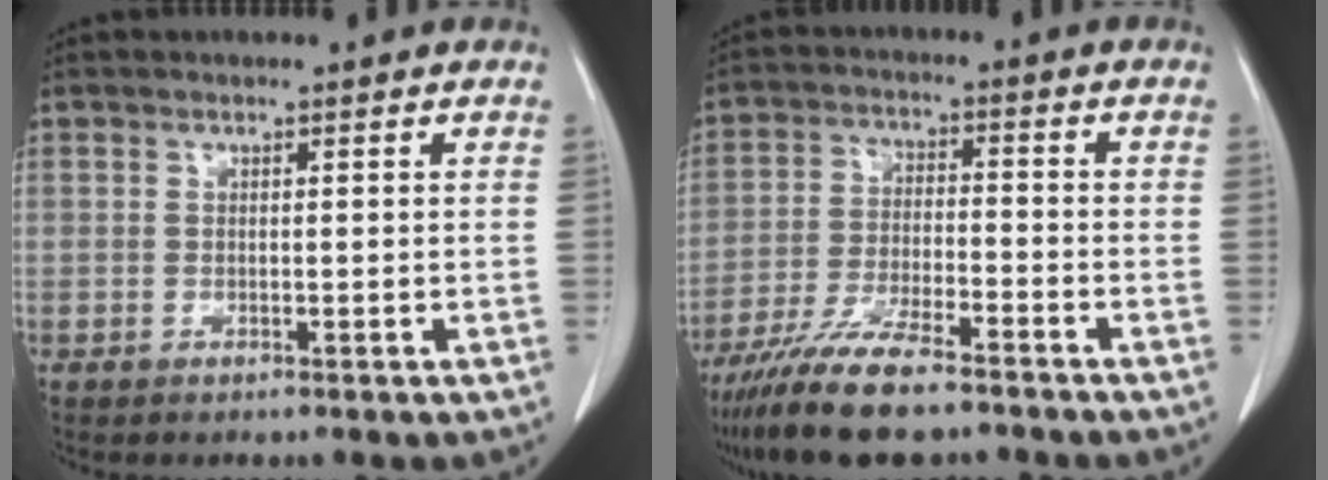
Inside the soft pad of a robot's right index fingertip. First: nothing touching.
{"total": 11.5, "force": [-9.0, 1.9, 6.8], "torque": [-0.124, -0.028, -0.158]}